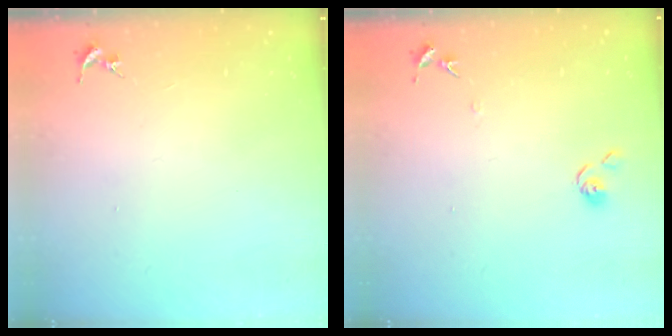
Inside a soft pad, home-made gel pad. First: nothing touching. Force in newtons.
{"total": 4.8, "press": 4.8, "slide": 0.4}